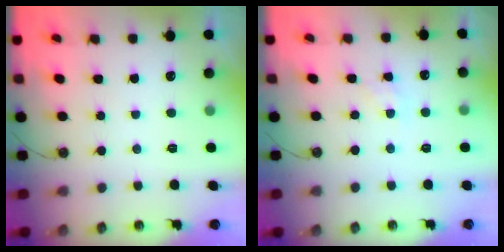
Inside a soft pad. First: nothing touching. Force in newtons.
{"total": 2.8, "press": 2.8, "slide": 0.5}